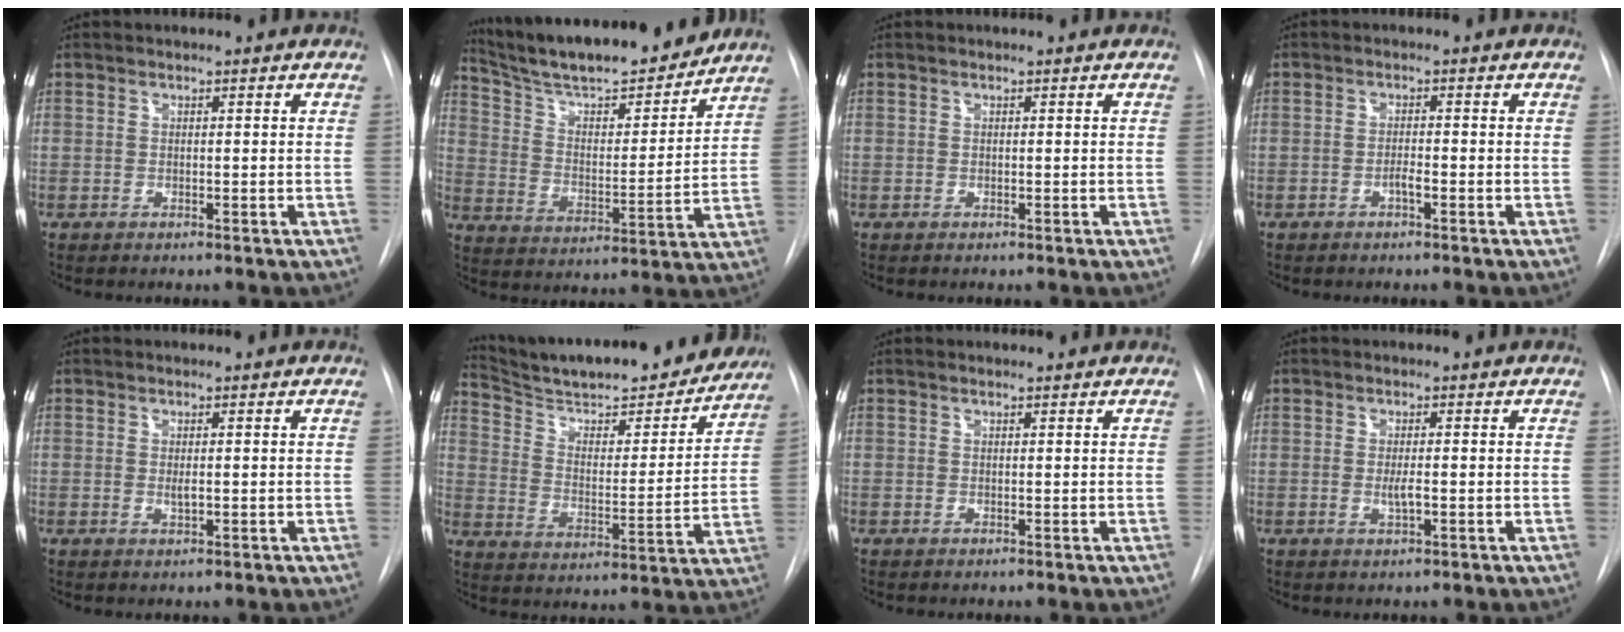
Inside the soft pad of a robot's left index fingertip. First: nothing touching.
{"total": 20.0, "force": [17.8, 2.8, 8.6], "torque": [-0.146, -0.007, 0.280]}
{"total": 0.0}
{"total": 1.4, "force": [-1.0, 0.1, 1.0], "torque": [-0.018, -0.003, -0.018]}
{"total": 1.0, "force": [-0.1, 0.2, 0.9], "torque": [-0.020, -0.007, -0.001]}
{"total": 24.4, "force": [22.1, 4.2, 9.5], "torque": [-0.150, -0.031, 0.310]}
{"total": 0.9, "force": [0.9, 0.1, 0.1], "torque": [-0.008, 0.004, 0.011]}
{"total": 1.8, "force": [-0.5, 0.2, 1.7], "torque": [-0.035, -0.007, -0.008]}